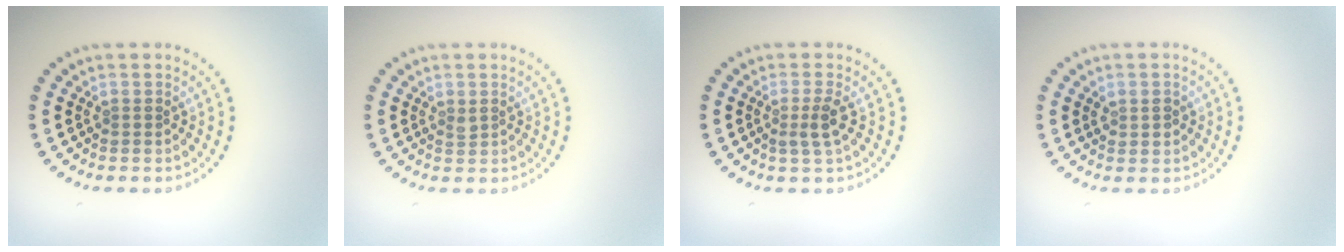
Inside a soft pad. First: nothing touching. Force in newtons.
{"total": 0.6, "press": 0.6, "slide": 0.3}
{"total": 1.9, "press": 1.5, "slide": 1.1}
{"total": 1.5, "press": 1.4, "slide": 0.4}